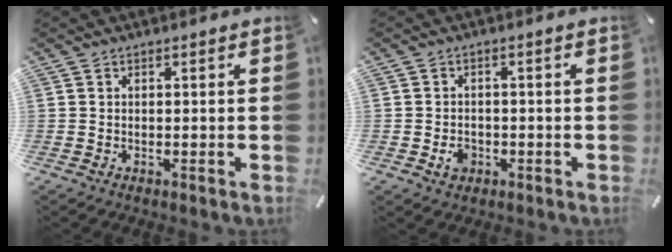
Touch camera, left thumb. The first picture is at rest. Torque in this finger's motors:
{"motor_torque": [-0.03, 0.05, 0.01, 0.01, 0.03]}